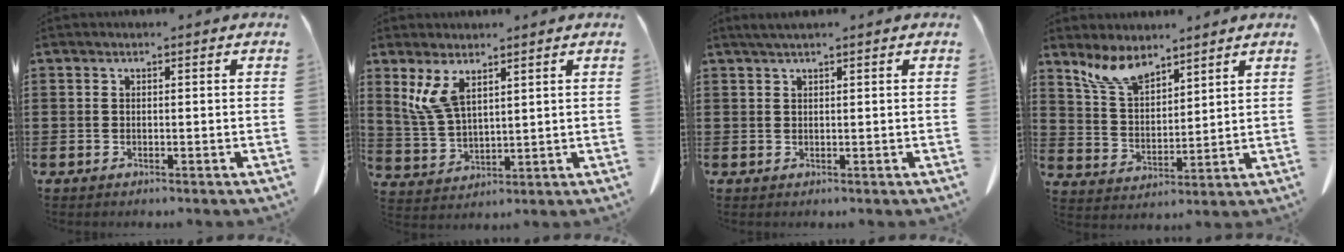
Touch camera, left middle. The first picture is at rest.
{"total": 6.4, "force": [3.4, 2.5, 4.8], "torque": [-0.126, -0.012, 0.056]}
{"total": 1.2, "force": [1.0, 0.0, 0.8], "torque": [-0.016, 0.000, 0.017]}
{"total": 7.4, "force": [6.3, 2.4, 3.1], "torque": [-0.082, -0.020, 0.120]}